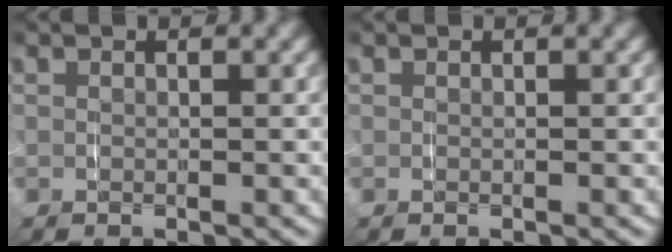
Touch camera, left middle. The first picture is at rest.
{"total": 0.0}